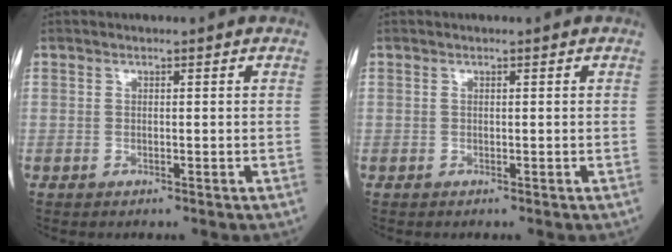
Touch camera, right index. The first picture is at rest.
{"total": 0.0}